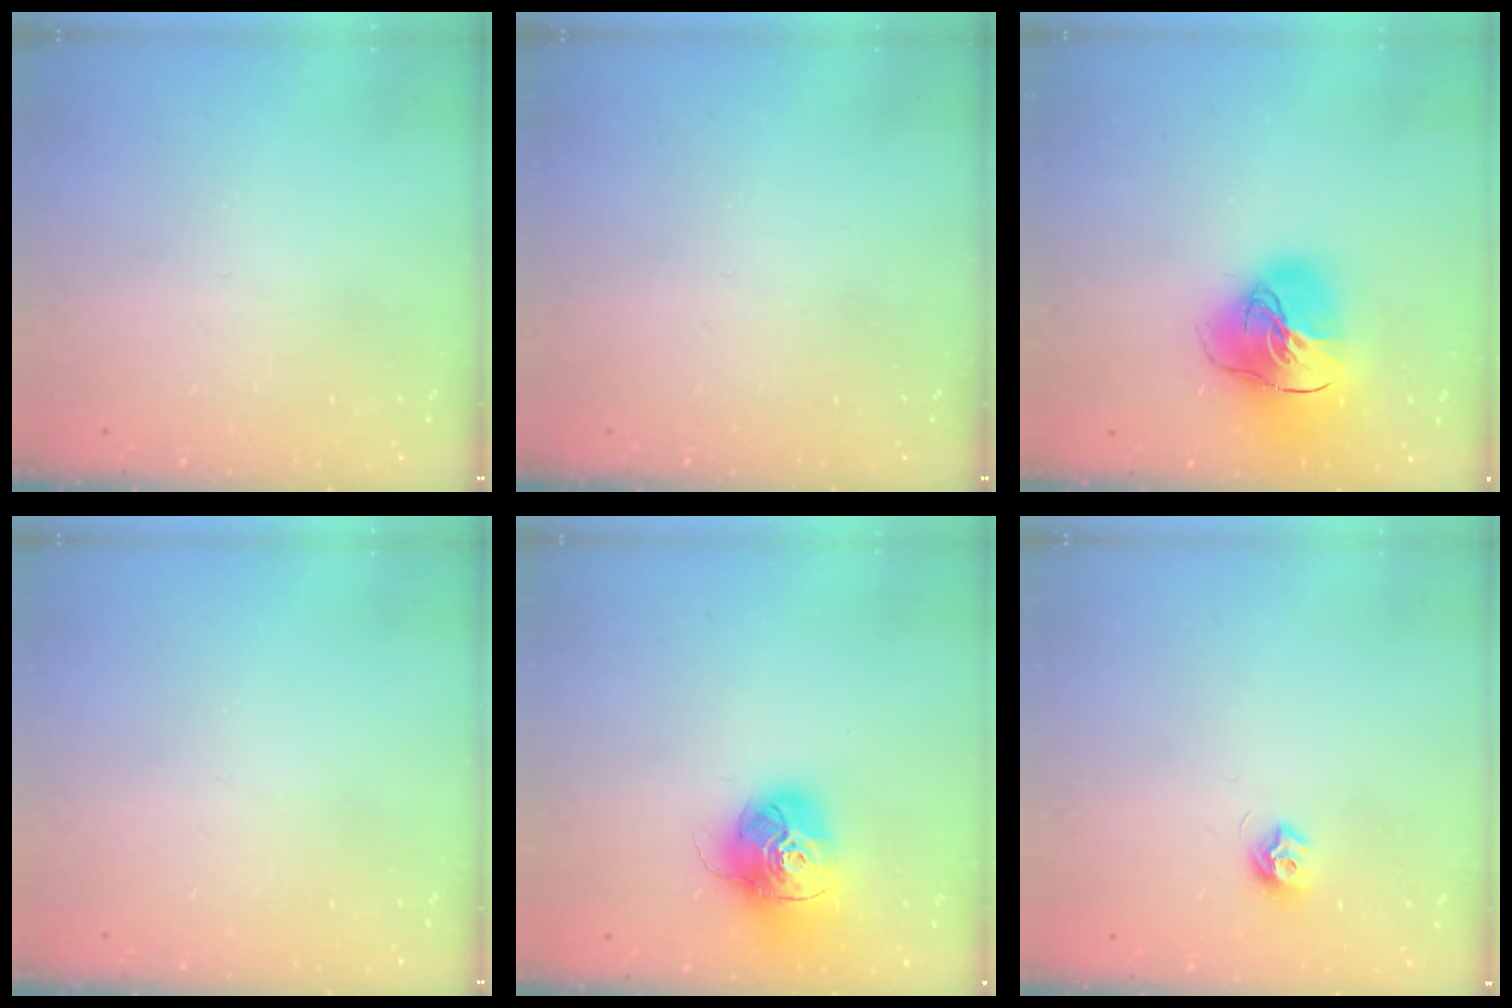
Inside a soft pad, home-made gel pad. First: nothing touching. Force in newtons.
{"total": 0.0}
{"total": 20.8, "press": 20.6, "slide": 2.7}
{"total": 0.0}
{"total": 17.2, "press": 17.1, "slide": 2.0}
{"total": 7.6, "press": 7.6, "slide": 0.8}